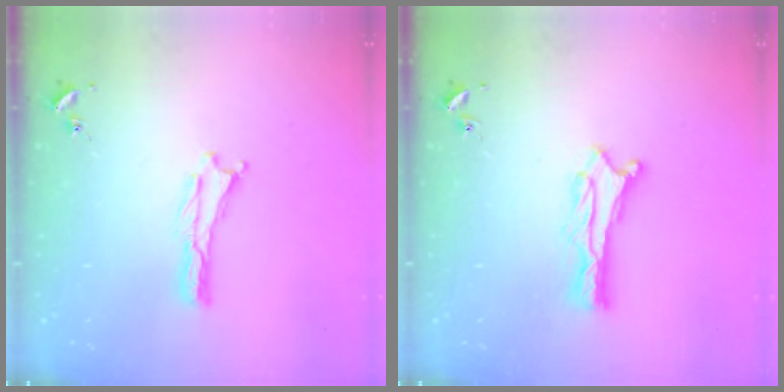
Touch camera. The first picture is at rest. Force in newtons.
{"total": 1.2, "press": 1.1, "slide": 0.1}